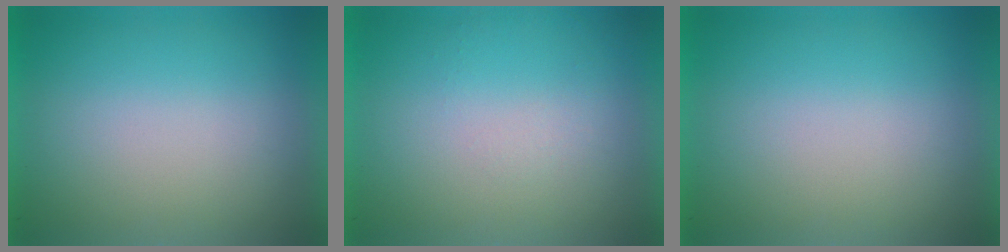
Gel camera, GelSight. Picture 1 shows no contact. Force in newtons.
{"total": 1.0}
{"total": 0.0}